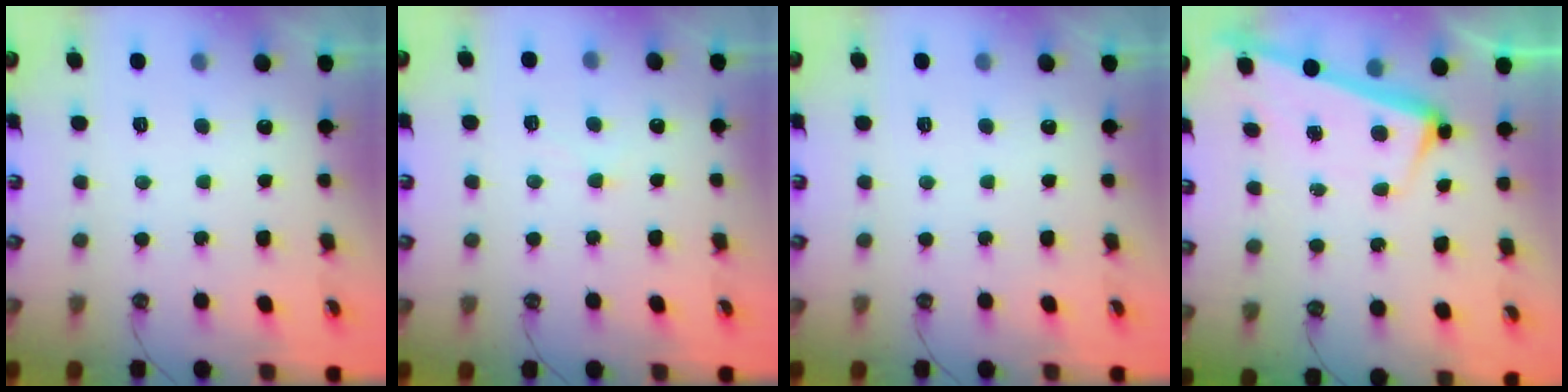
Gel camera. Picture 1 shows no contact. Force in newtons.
{"total": 1.0, "press": 1.0, "slide": 0.3}
{"total": 0.0}
{"total": 2.5, "press": 2.4, "slide": 0.7}